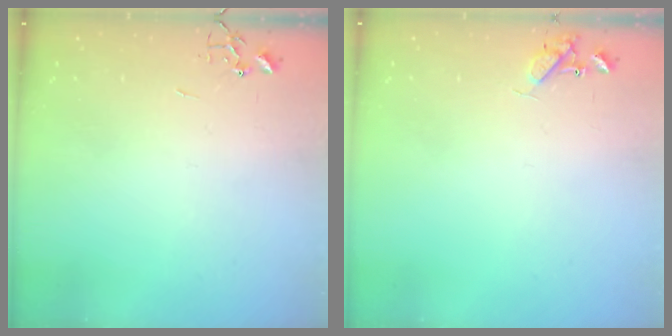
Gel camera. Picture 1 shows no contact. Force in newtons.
{"total": 8.6, "press": 8.6, "slide": 0.7}